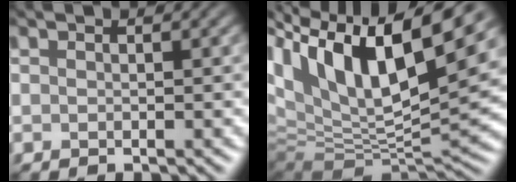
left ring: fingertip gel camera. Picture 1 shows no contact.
{"total": 14.5, "force": [5.8, 5.4, 12.2], "torque": [-0.220, 0.020, 0.101]}